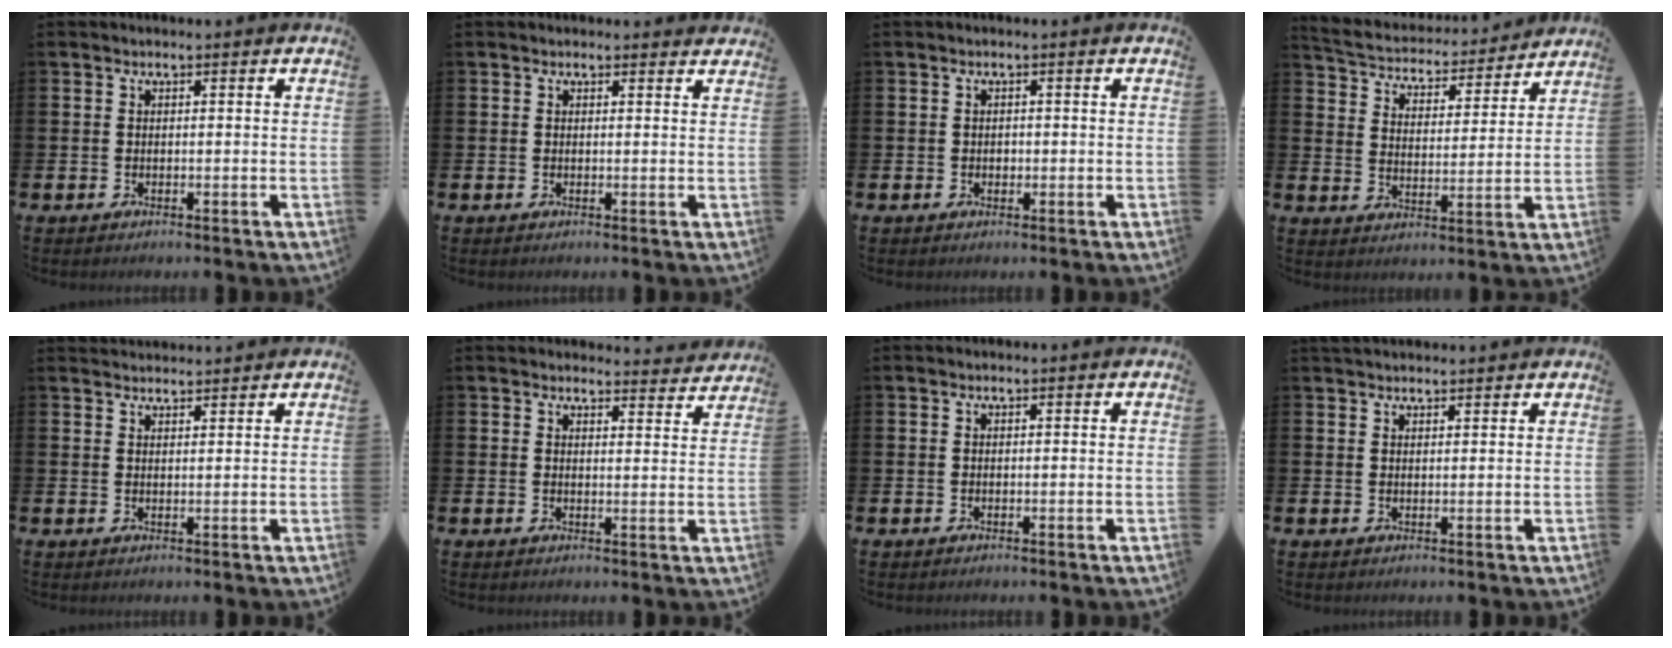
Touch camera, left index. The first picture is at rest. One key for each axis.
{"total": 0.7, "fx": 0.7, "fy": 0.3, "fz": 0.1, "tx": 0.007, "ty": 0.000, "tz": 0.011}
{"total": 0.7, "fx": 0.0, "fy": 0.6, "fz": 0.2, "tx": 0.004, "ty": 0.002, "tz": -0.004}
{"total": 4.9, "fx": 4.7, "fy": 1.3, "fz": 0.4, "tx": -0.042, "ty": -0.043, "tz": 0.077}
{"total": 2.0, "fx": 2.0, "fy": 0.4, "fz": 0.1, "tx": 0.004, "ty": -0.009, "tz": 0.035}
{"total": 3.1, "fx": 3.0, "fy": 0.4, "fz": -0.1, "tx": 0.005, "ty": -0.023, "tz": 0.053}
{"total": 0.0}
{"total": 1.8, "fx": 1.7, "fy": 0.4, "fz": 0.2, "tx": 0.002, "ty": -0.004, "tz": 0.029}